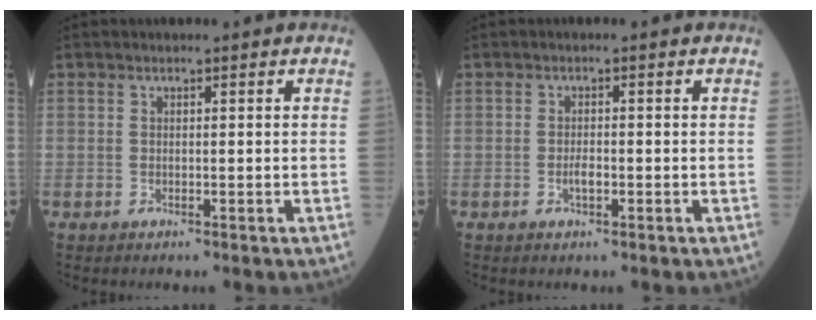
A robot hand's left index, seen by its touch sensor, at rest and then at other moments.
{"total": 1.6, "force": [-0.6, 0.5, 1.4], "torque": [-0.029, 0.002, -0.010]}